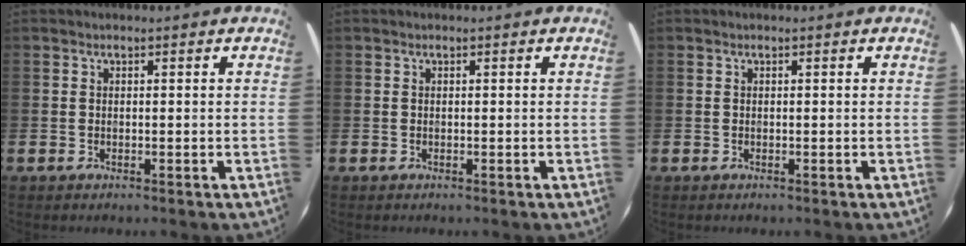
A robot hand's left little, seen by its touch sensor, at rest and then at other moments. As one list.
[{"total": 0.0}, {"total": 0.0}]